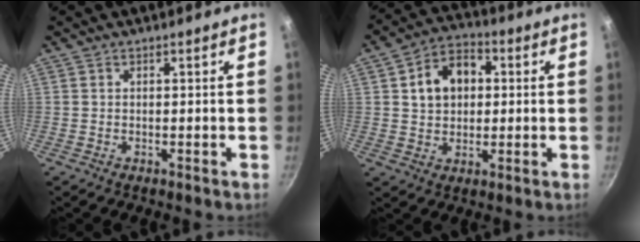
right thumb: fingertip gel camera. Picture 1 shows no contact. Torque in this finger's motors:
{"motor_torque": [-0.65, 1.05, 0.44, -0.43, 0.14]}